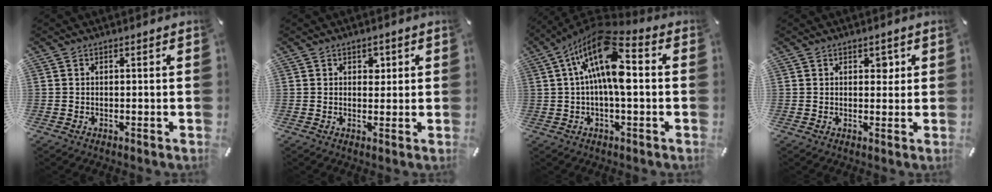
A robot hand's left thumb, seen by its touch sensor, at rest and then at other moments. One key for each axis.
{"total": 2.3, "fx": 0.9, "fy": 1.9, "fz": 1.0, "tx": 0.009, "ty": -0.008, "tz": 0.008}
{"total": 15.7, "fx": 3.0, "fy": 6.4, "fz": 14.1, "tx": -0.272, "ty": -0.019, "tz": 0.047}
{"total": 2.7, "fx": 1.1, "fy": 1.9, "fz": 1.6, "tx": -0.003, "ty": -0.007, "tz": 0.010}